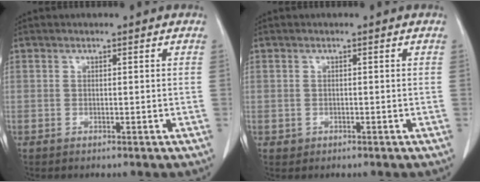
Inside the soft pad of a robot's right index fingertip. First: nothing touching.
{"total": 0.9, "force": [-0.3, 0.9, 0.0], "torque": [0.000, 0.004, -0.004]}